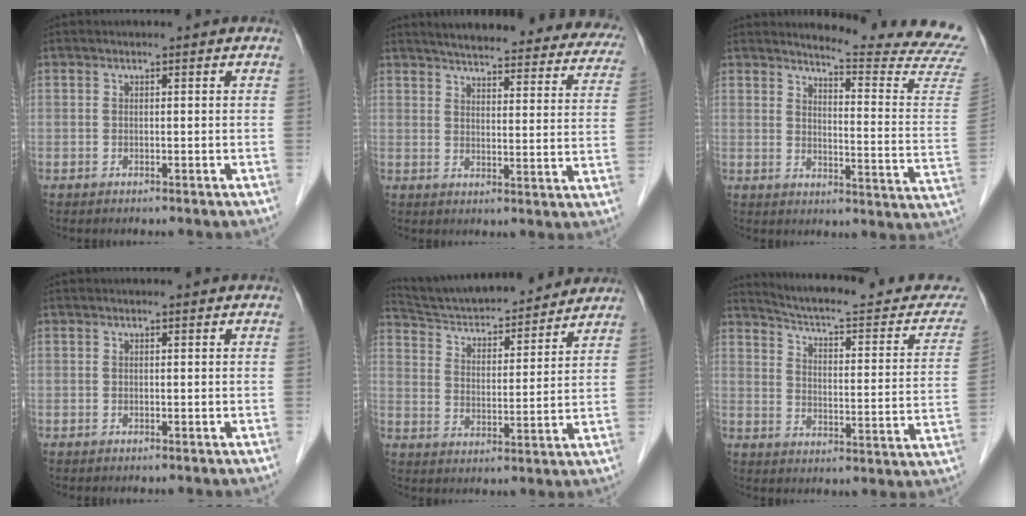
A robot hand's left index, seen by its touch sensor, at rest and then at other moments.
{"total": 28.5, "force": [25.7, 5.5, 10.9], "torque": [-0.146, -0.045, 0.292]}
{"total": 17.2, "force": [16.6, -2.1, 3.7], "torque": [-0.055, -0.154, 0.180]}
{"total": 0.0}
{"total": 18.2, "force": [17.0, 3.0, 5.8], "torque": [-0.094, 0.016, 0.259]}
{"total": 21.0, "force": [19.4, 3.2, 7.3], "torque": [-0.092, -0.042, 0.240]}